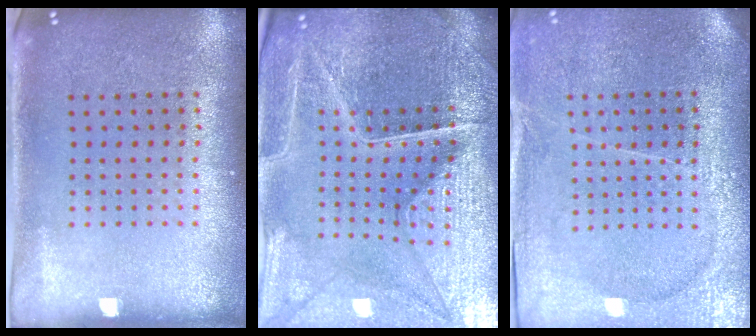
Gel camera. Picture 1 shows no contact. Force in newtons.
{"total": 5.1, "press": 4.9, "slide": 1.4}
{"total": 3.6, "press": 3.3, "slide": 1.6}